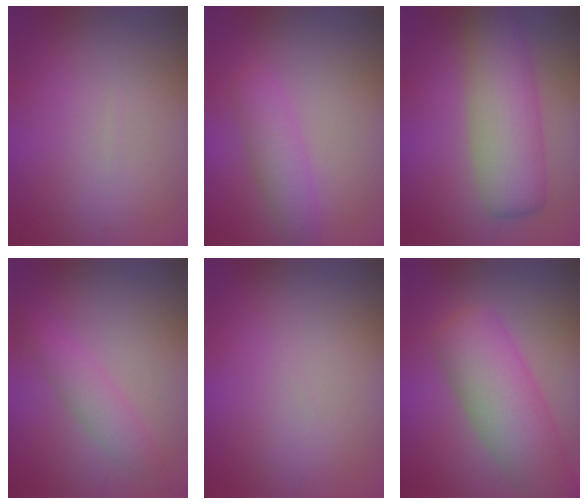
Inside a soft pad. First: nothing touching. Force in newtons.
{"total": 3.0, "press": 3.0, "slide": 0.1}
{"total": 7.1, "press": 7.1, "slide": 0.3}
{"total": 2.5, "press": 2.5, "slide": 0.1}
{"total": 0.0}
{"total": 8.8, "press": 8.8, "slide": 0.4}